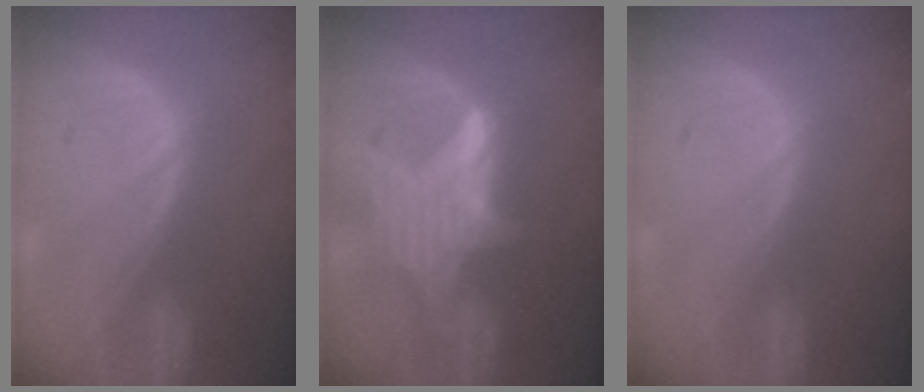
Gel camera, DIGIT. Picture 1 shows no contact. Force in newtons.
{"total": 7.1, "press": 7.1, "slide": 0.3}
{"total": 0.0}